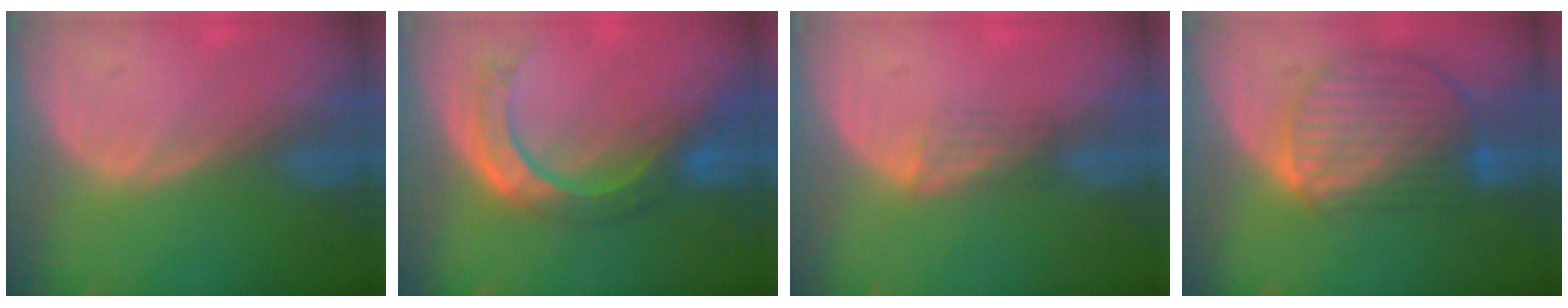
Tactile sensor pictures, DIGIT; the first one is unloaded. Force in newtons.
{"total": 8.6, "press": 7.3, "slide": 4.7}
{"total": 2.4, "press": 1.9, "slide": 1.5}
{"total": 10.4, "press": 8.9, "slide": 5.4}